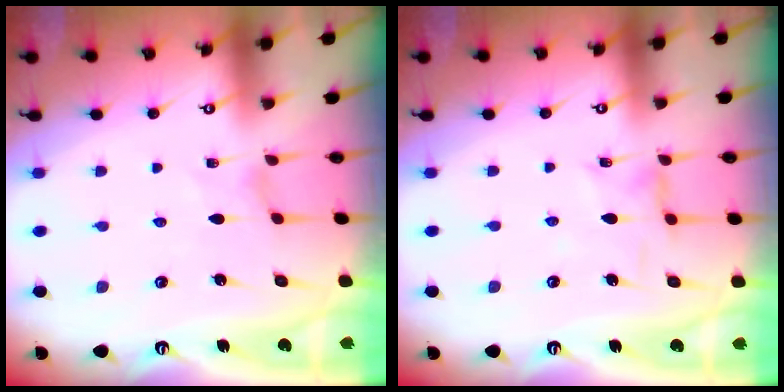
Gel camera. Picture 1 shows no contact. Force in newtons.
{"total": 3.0, "press": 2.9, "slide": 0.3}